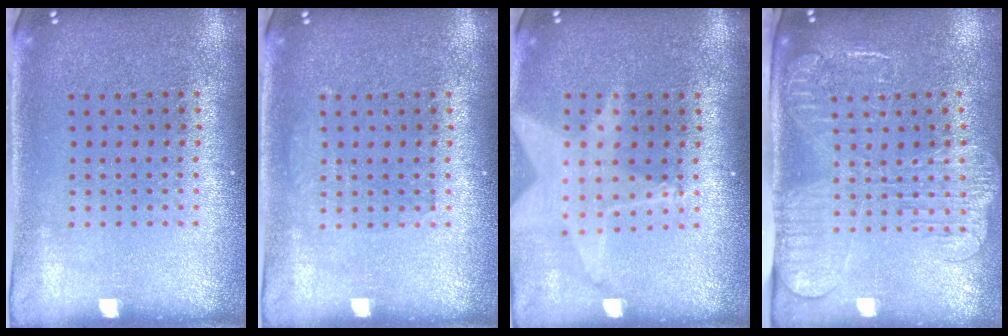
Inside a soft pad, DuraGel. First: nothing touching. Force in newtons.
{"total": 0.8, "press": 0.8, "slide": 0.1}
{"total": 1.8, "press": 1.5, "slide": 1.0}
{"total": 2.5, "press": 2.0, "slide": 1.4}